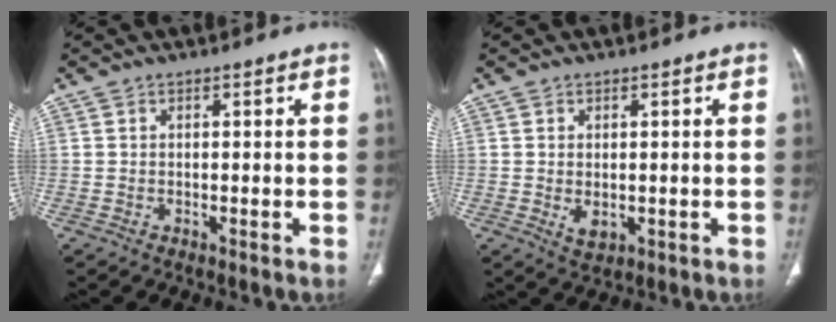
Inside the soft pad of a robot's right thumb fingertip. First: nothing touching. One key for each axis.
{"total": 3.0, "fx": -0.3, "fy": 1.9, "fz": 2.4, "tx": -0.036, "ty": -0.006, "tz": 0.005}